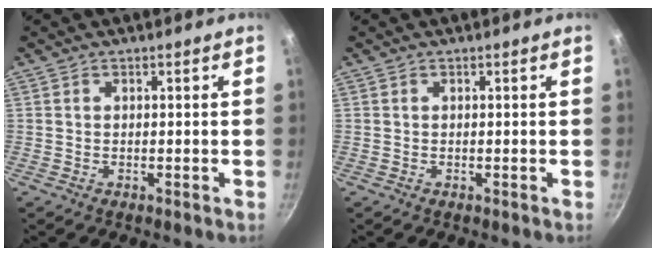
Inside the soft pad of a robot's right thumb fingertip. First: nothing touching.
{"total": 0.0}